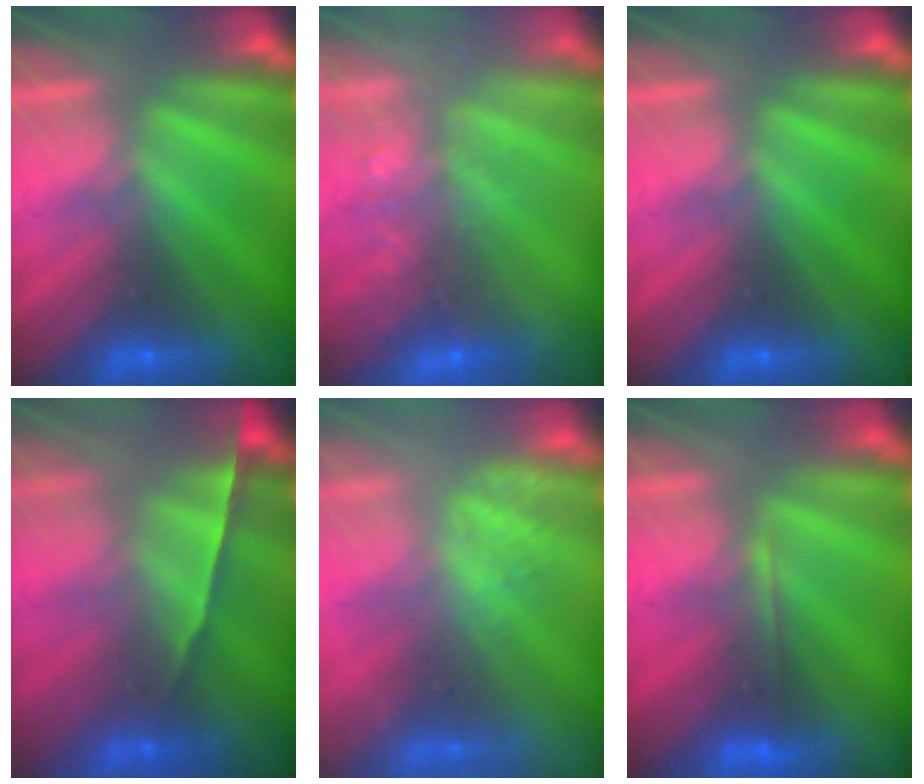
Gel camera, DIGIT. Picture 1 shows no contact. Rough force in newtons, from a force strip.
{"total": 7.3}
{"total": 0.0}
{"total": 1.5}
{"total": 2.4}
{"total": 1.9}